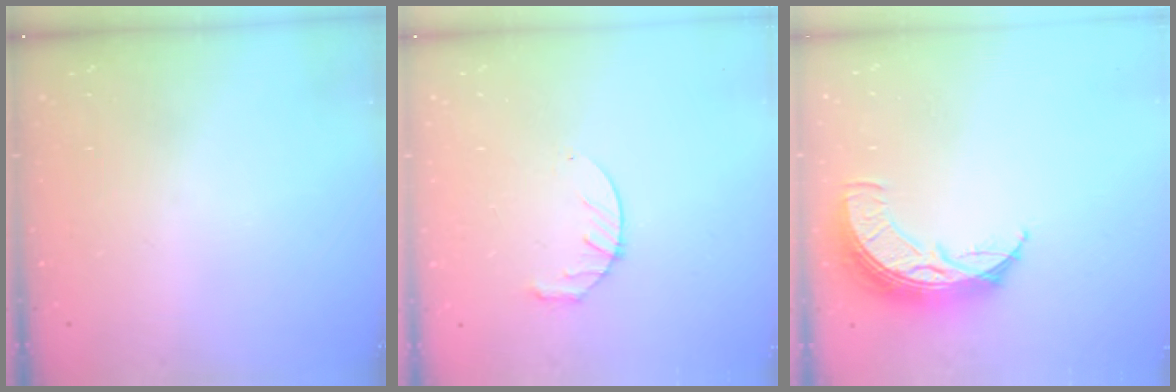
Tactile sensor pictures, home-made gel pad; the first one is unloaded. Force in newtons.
{"total": 6.8, "press": 6.8, "slide": 0.8}
{"total": 10.9, "press": 10.9, "slide": 0.7}